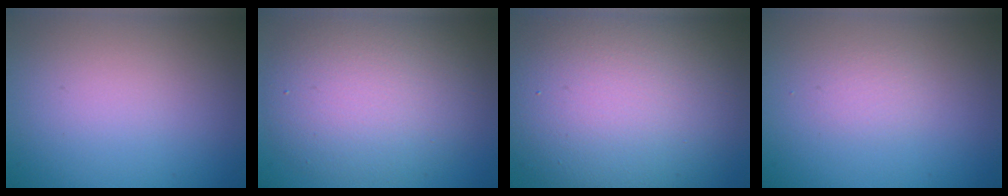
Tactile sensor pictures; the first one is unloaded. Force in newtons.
{"total": 7.2, "press": 7.2, "slide": 0.3}
{"total": 12.9, "press": 12.9, "slide": 0.4}
{"total": 0.9, "press": 0.9, "slide": 0.1}